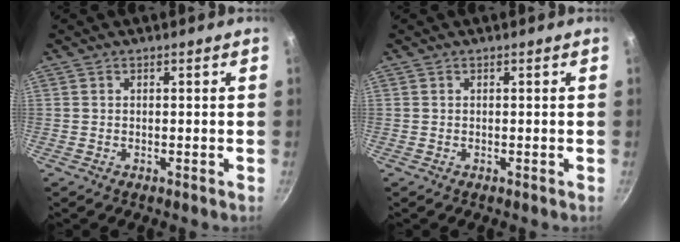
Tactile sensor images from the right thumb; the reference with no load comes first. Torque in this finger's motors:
{"motor_torque": [-0.46, 0.46, 0.02, 0.02, 0.01]}